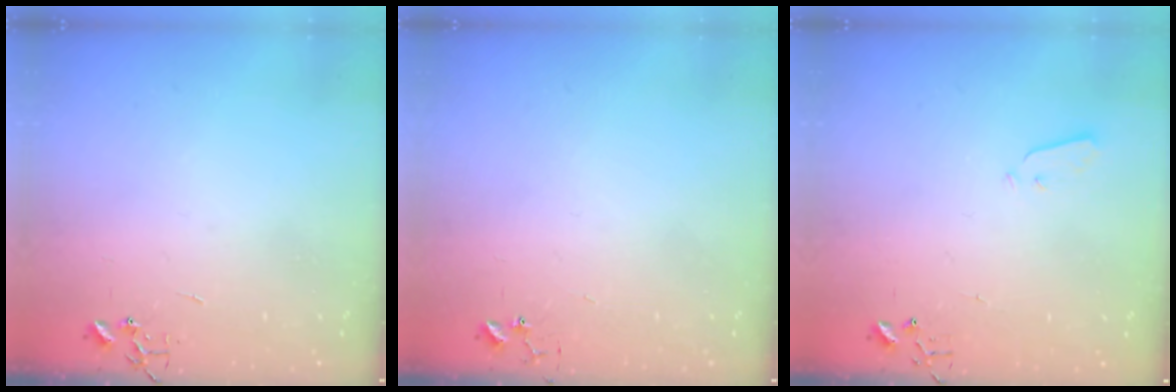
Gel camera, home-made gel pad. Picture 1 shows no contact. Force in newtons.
{"total": 3.5, "press": 3.4, "slide": 0.4}
{"total": 3.0, "press": 3.0, "slide": 0.3}